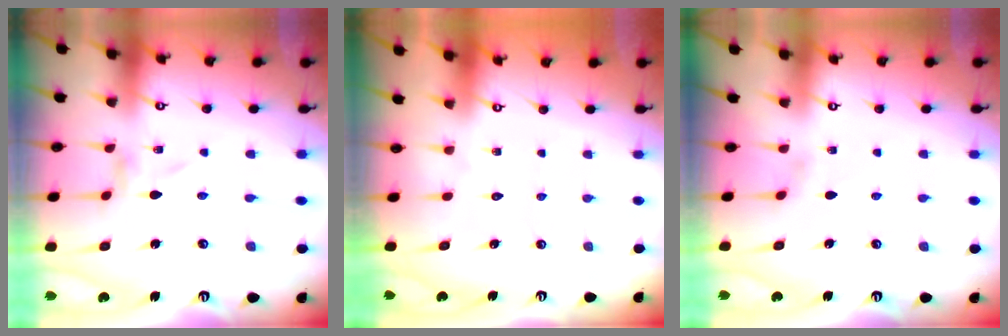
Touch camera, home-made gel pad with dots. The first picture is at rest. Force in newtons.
{"total": 1.6, "press": 1.6, "slide": 0.2}
{"total": 0.0}